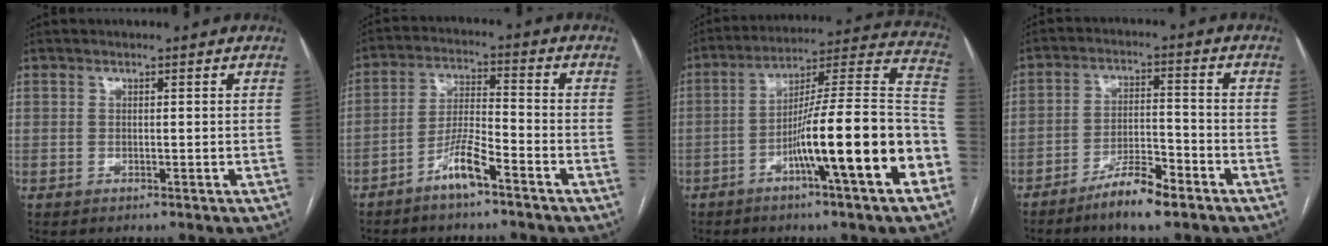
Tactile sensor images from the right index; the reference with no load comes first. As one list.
[{"total": 6.5, "force": [-4.4, 0.8, 4.7], "torque": [-0.098, 0.004, -0.085]}, {"total": 20.7, "force": [-7.4, 0.6, 19.3], "torque": [-0.241, 0.016, -0.116]}, {"total": 7.6, "force": [-5.5, 1.2, 5.1], "torque": [-0.093, -0.004, -0.099]}]